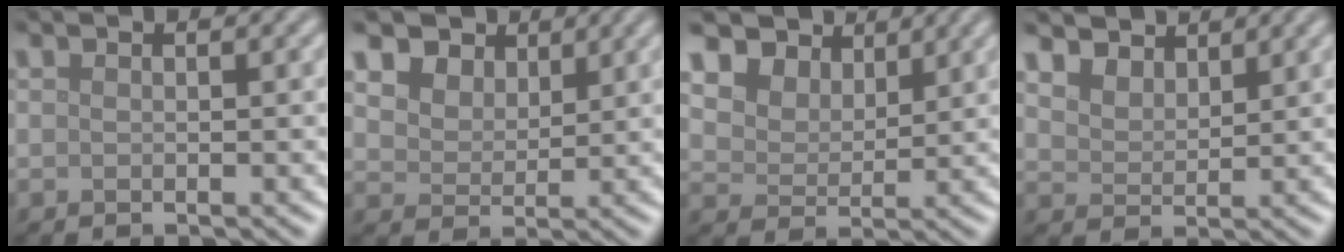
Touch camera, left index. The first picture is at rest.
{"total": 6.5, "force": [4.3, 4.2, 2.4], "torque": [-0.074, 0.008, 0.076]}
{"total": 8.4, "force": [5.7, 5.3, 3.1], "torque": [-0.091, 0.006, 0.103]}
{"total": 5.1, "force": [4.3, 2.4, 1.6], "torque": [-0.066, -0.002, 0.079]}